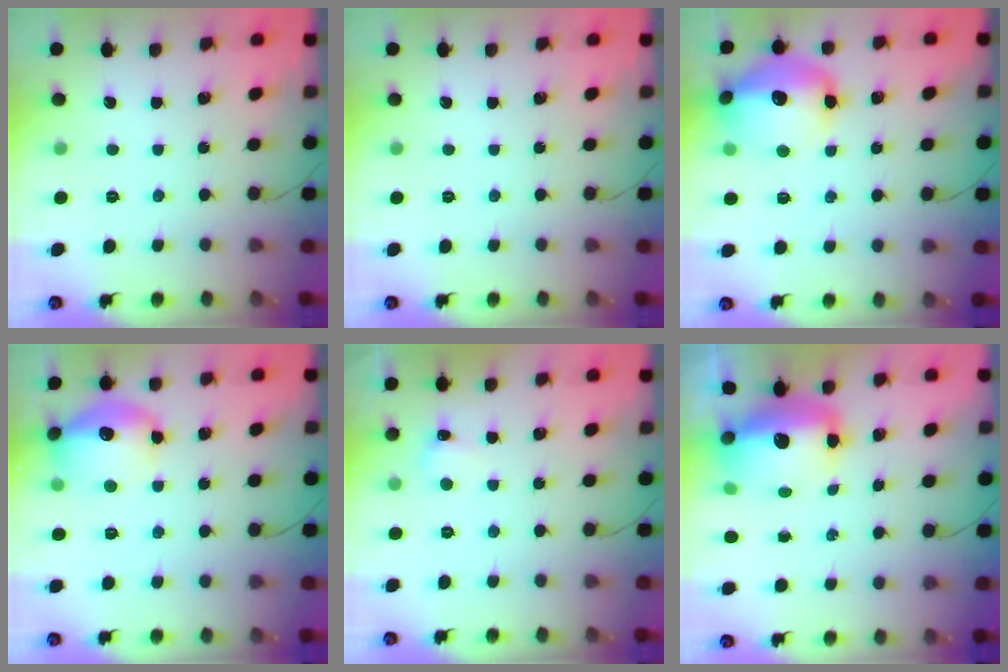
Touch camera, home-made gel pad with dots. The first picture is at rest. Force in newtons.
{"total": 0.0}
{"total": 17.3, "press": 17.2, "slide": 1.9}
{"total": 15.0, "press": 14.9, "slide": 1.4}
{"total": 5.1, "press": 5.0, "slide": 1.3}
{"total": 14.2, "press": 13.8, "slide": 3.3}